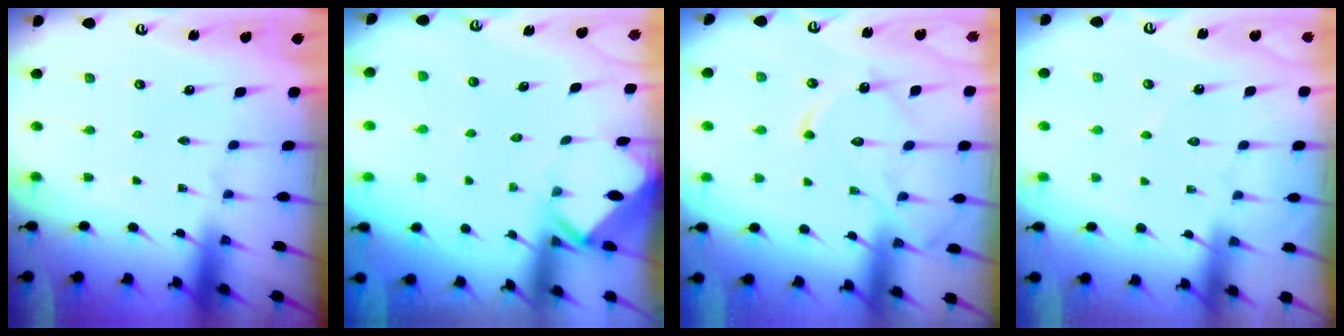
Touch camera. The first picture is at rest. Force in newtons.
{"total": 2.8, "press": 2.8, "slide": 0.2}
{"total": 13.8, "press": 13.8, "slide": 1.2}
{"total": 2.9, "press": 2.9, "slide": 0.2}